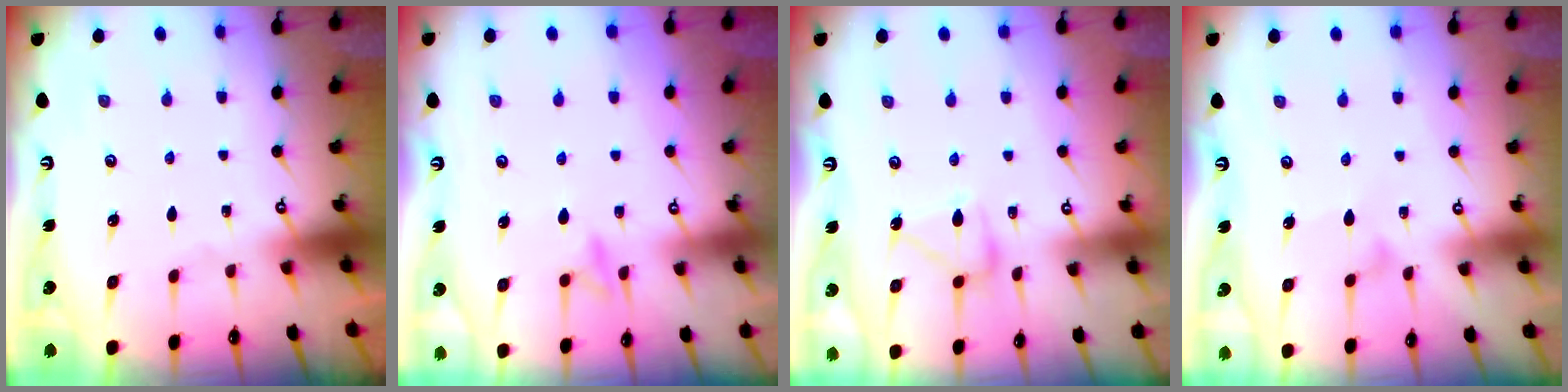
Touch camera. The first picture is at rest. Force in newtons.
{"total": 9.3, "press": 9.3, "slide": 0.8}
{"total": 12.1, "press": 12.1, "slide": 0.3}
{"total": 4.1, "press": 4.1, "slide": 0.2}